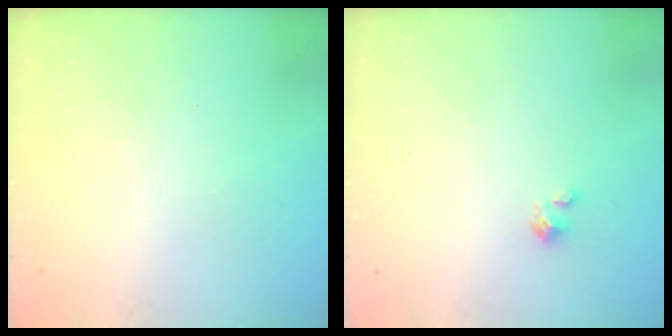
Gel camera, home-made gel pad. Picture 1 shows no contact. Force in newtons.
{"total": 1.8, "press": 1.8, "slide": 0.2}